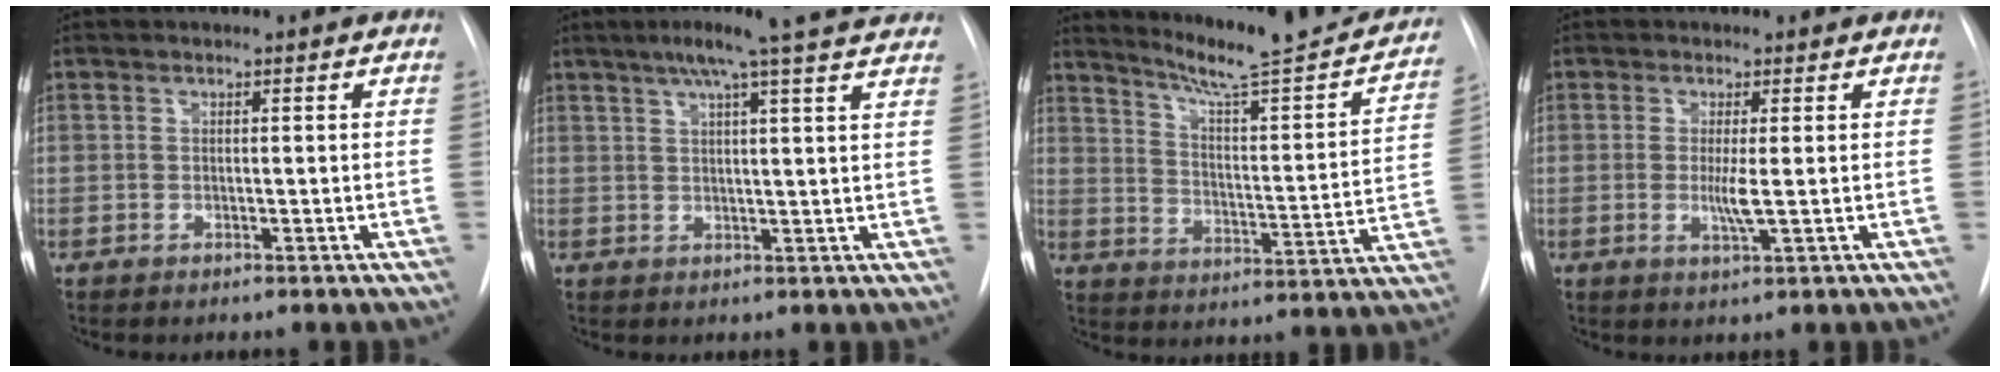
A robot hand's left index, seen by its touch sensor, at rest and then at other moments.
{"total": 16.1, "force": [13.5, -0.5, 8.8], "torque": [-0.139, 0.014, 0.163]}
{"total": 22.1, "force": [20.0, 1.6, 9.4], "torque": [-0.136, -0.056, 0.265]}
{"total": 3.0, "force": [-0.1, 0.0, 3.0], "torque": [-0.063, -0.006, 0.000]}